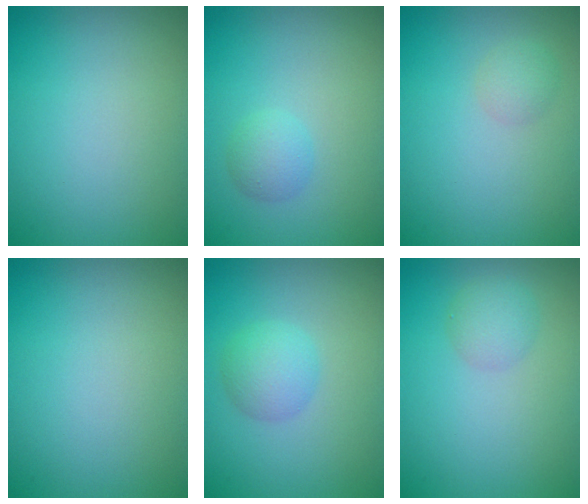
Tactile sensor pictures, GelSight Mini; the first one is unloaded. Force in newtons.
{"total": 1.7, "press": 1.7, "slide": 0.0}
{"total": 1.3, "press": 1.3, "slide": 0.1}
{"total": 0.0}
{"total": 2.7, "press": 2.7, "slide": 0.0}
{"total": 2.0, "press": 2.0, "slide": 0.0}